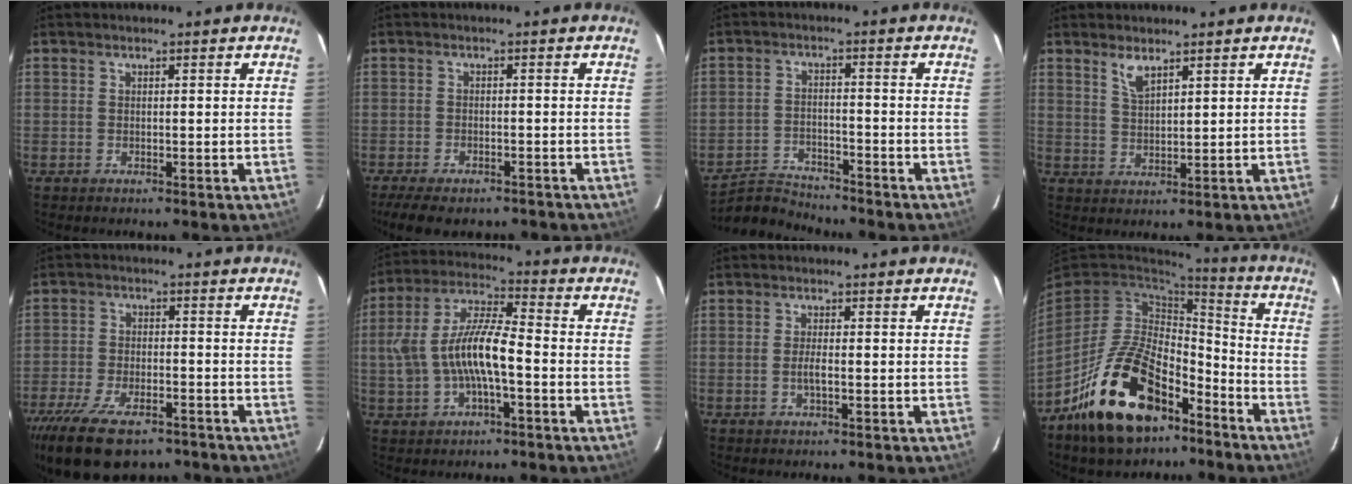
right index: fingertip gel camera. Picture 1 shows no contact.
{"total": 10.7, "force": [-8.5, 3.9, 5.2], "torque": [-0.118, -0.028, -0.128]}
{"total": 6.7, "force": [-6.6, 1.5, 0.0], "torque": [-0.022, 0.012, -0.120]}
{"total": 3.5, "force": [2.5, 1.0, 2.2], "torque": [-0.042, -0.002, 0.050]}
{"total": 18.1, "force": [-12.8, 7.8, 10.2], "torque": [-0.219, -0.033, -0.209]}
{"total": 12.7, "force": [-2.3, 4.5, 11.7], "torque": [-0.246, 0.011, -0.039]}
{"total": 1.9, "force": [-0.5, 0.3, 1.8], "torque": [-0.035, -0.003, -0.010]}
{"total": 20.9, "force": [-12.3, 11.1, 12.7], "torque": [-0.250, 0.013, -0.195]}